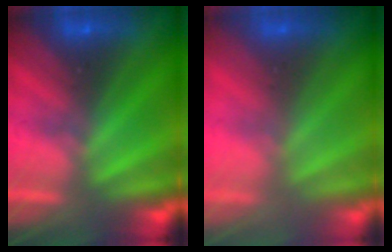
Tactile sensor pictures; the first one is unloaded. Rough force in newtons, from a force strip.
{"total": 2.7}